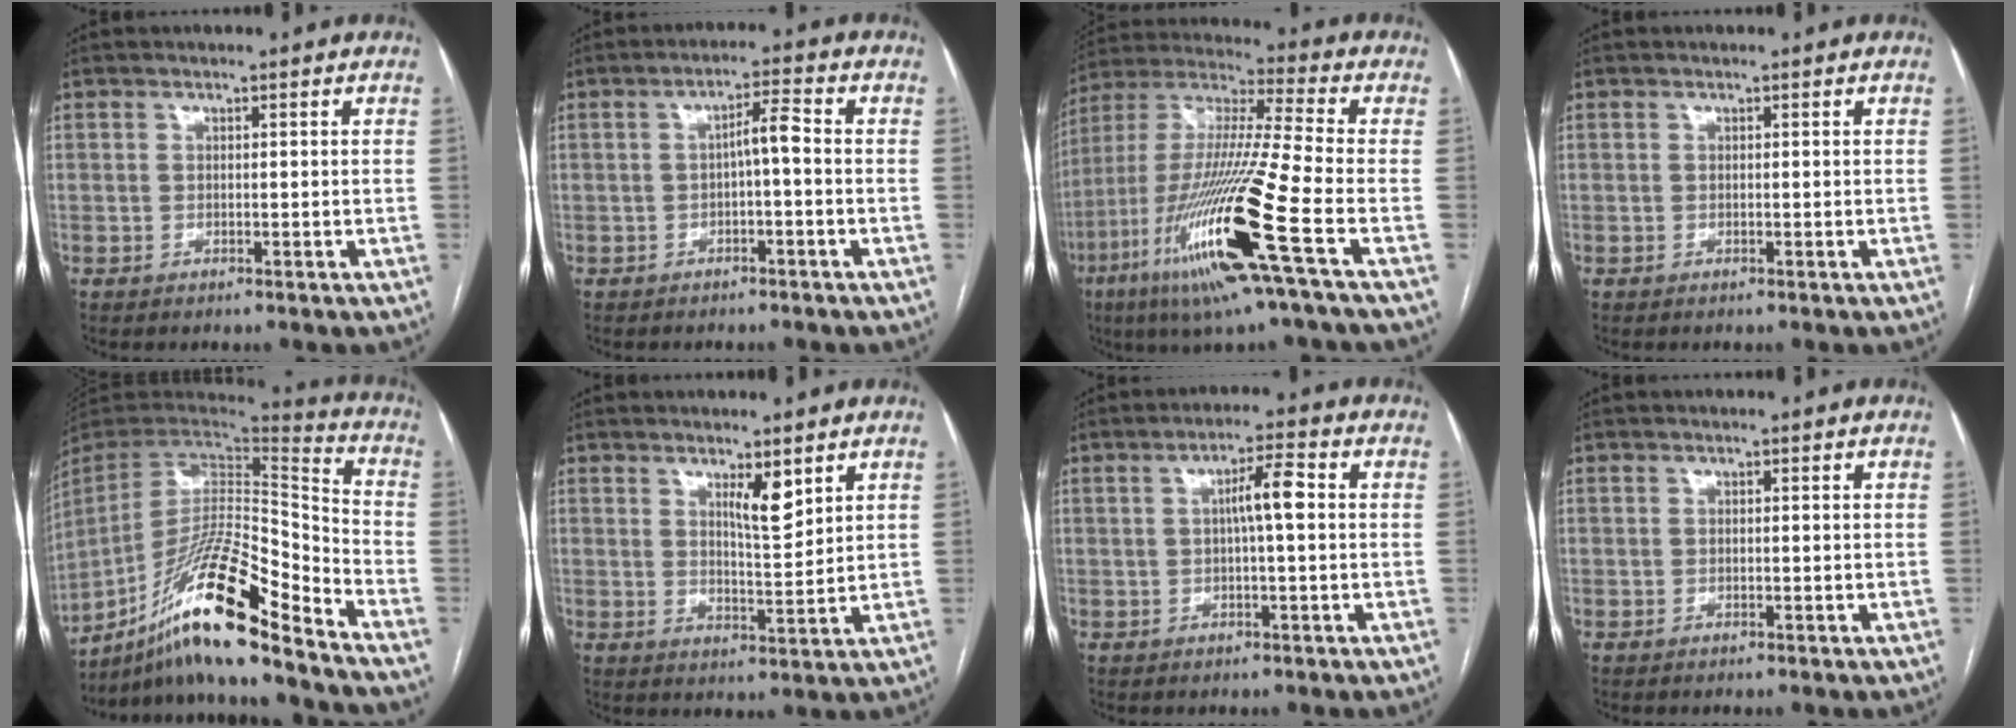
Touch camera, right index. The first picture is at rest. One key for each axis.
{"total": 3.5, "fx": -0.5, "fy": 0.4, "fz": 3.4, "tx": -0.054, "ty": 0.014, "tz": -0.007}
{"total": 21.5, "fx": -8.6, "fy": -0.2, "fz": 19.8, "tx": -0.414, "ty": -0.038, "tz": -0.169}
{"total": 0.0}
{"total": 20.2, "fx": -14.5, "fy": 1.3, "fz": 14.0, "tx": -0.274, "ty": -0.005, "tz": -0.264}
{"total": 4.7, "fx": 2.9, "fy": 0.8, "fz": 3.6, "tx": -0.064, "ty": -0.009, "tz": 0.052}
{"total": 4.8, "fx": 0.4, "fy": 0.4, "fz": 4.7, "tx": -0.080, "ty": 0.013, "tz": 0.005}
{"total": 0.0}